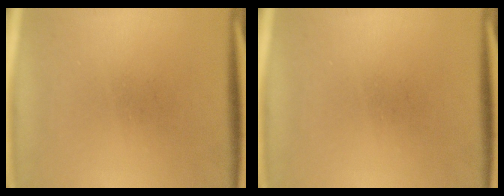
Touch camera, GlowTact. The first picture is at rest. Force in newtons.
{"total": 0.0}